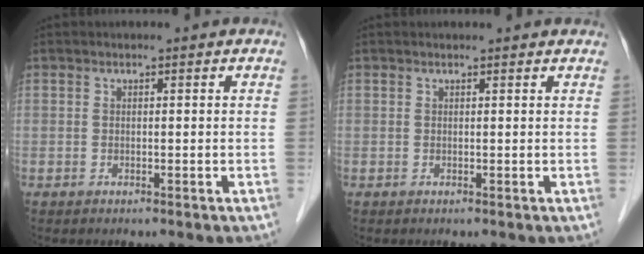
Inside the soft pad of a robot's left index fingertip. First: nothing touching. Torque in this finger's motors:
{"motor_torque": [0.10, -0.03, 0.01, 0.01]}